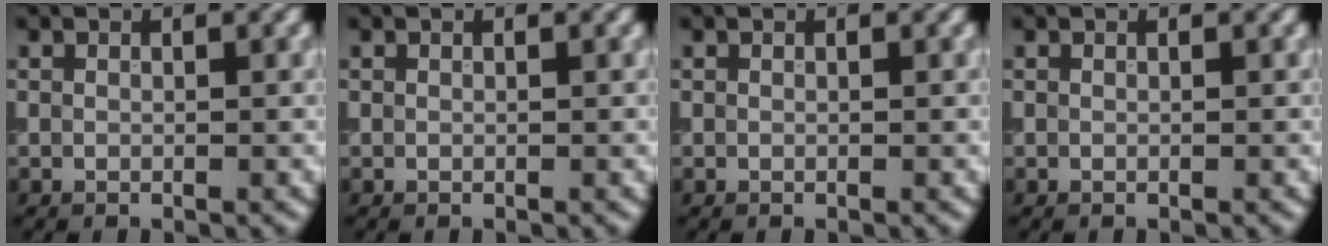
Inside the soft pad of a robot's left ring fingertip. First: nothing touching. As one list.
[{"total": 0.0}, {"total": 0.0}, {"total": 0.0}]